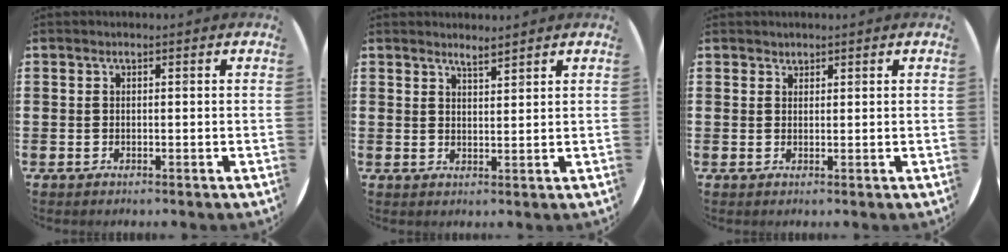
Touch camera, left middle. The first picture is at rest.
{"total": 2.4, "force": [2.3, -0.2, 0.1], "torque": [-0.005, -0.006, 0.043]}
{"total": 1.0, "force": [0.9, 0.4, -0.2], "torque": [0.004, 0.002, 0.018]}